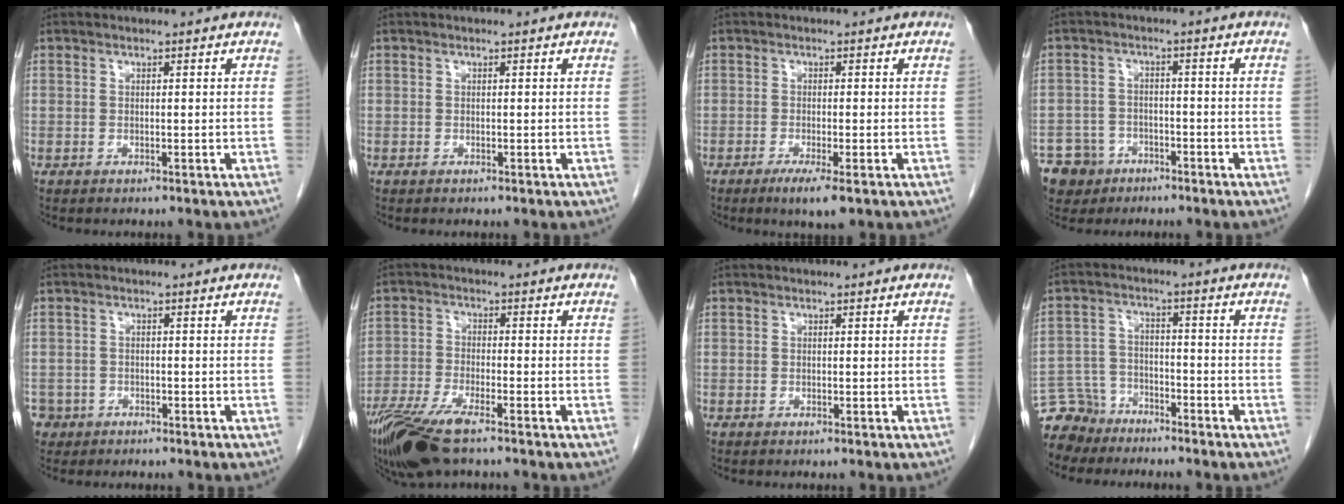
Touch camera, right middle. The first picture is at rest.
{"total": 0.0}
{"total": 3.5, "force": [-1.9, 0.3, 2.9], "torque": [-0.049, -0.011, -0.032]}
{"total": 6.7, "force": [-4.4, 5.1, 0.7], "torque": [-0.016, 0.004, -0.072]}
{"total": 3.6, "force": [-2.2, 2.8, 0.0], "torque": [0.000, 0.007, -0.038]}
{"total": 11.2, "force": [-8.1, 2.2, 7.4], "torque": [-0.143, -0.023, -0.145]}
{"total": 0.0}
{"total": 7.2, "force": [-6.2, 3.5, -0.5], "torque": [0.007, 0.007, -0.118]}